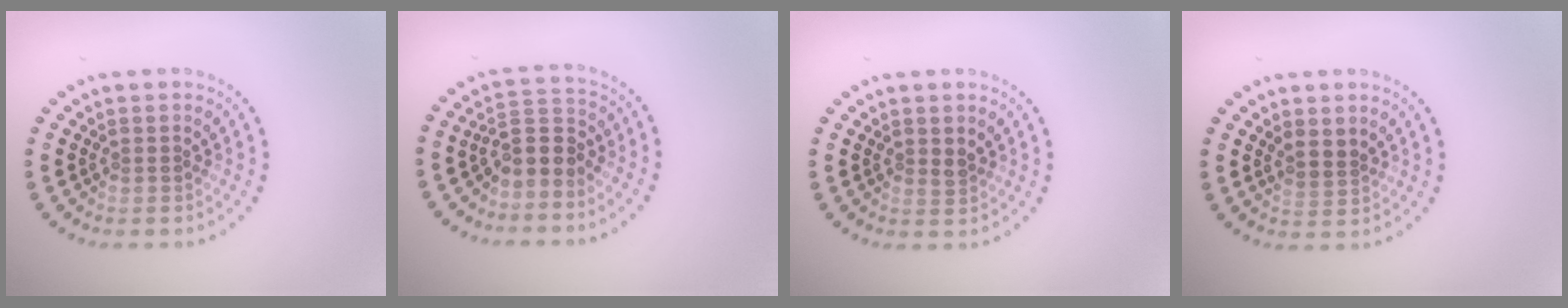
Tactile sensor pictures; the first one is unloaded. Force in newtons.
{"total": 2.9, "press": 2.5, "slide": 1.5}
{"total": 0.9, "press": 0.8, "slide": 0.5}
{"total": 1.6, "press": 1.4, "slide": 0.8}